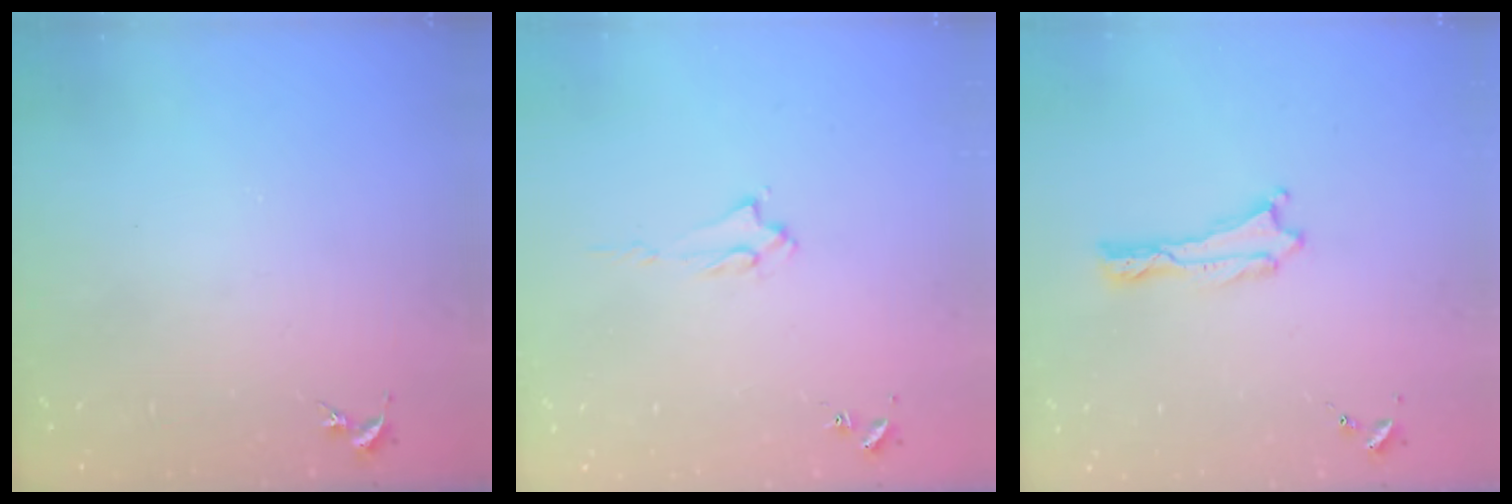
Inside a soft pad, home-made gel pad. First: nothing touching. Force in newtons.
{"total": 1.9, "press": 1.8, "slide": 0.4}
{"total": 0.0}